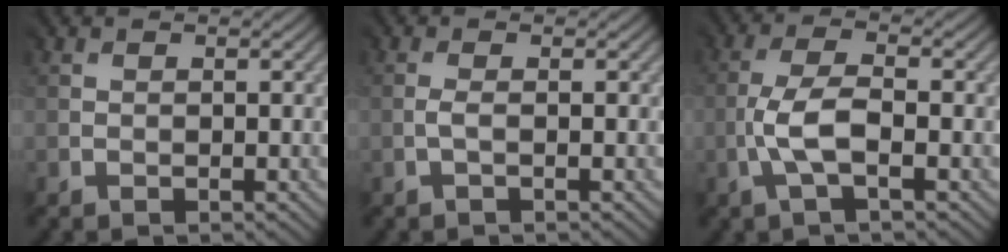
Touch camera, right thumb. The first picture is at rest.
{"total": 0.6, "force": [-0.4, -0.5, 0.2], "torque": [-0.013, -0.001, -0.010]}
{"total": 3.5, "force": [-1.5, 0.6, 3.1], "torque": [-0.073, 0.008, -0.035]}